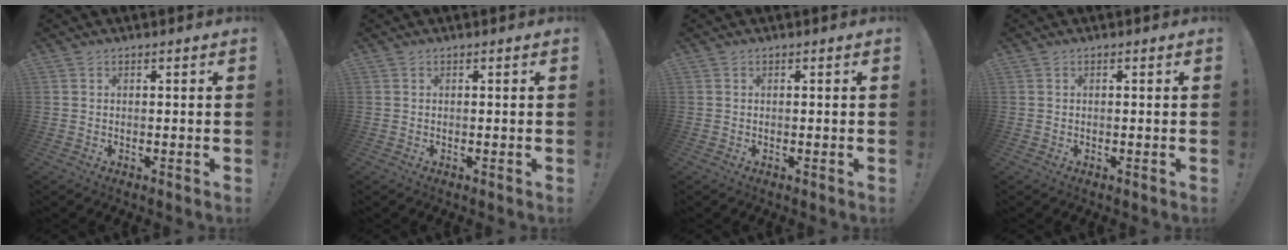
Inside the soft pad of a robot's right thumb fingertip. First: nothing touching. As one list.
[{"total": 0.0}, {"total": 0.0}, {"total": 0.0}]